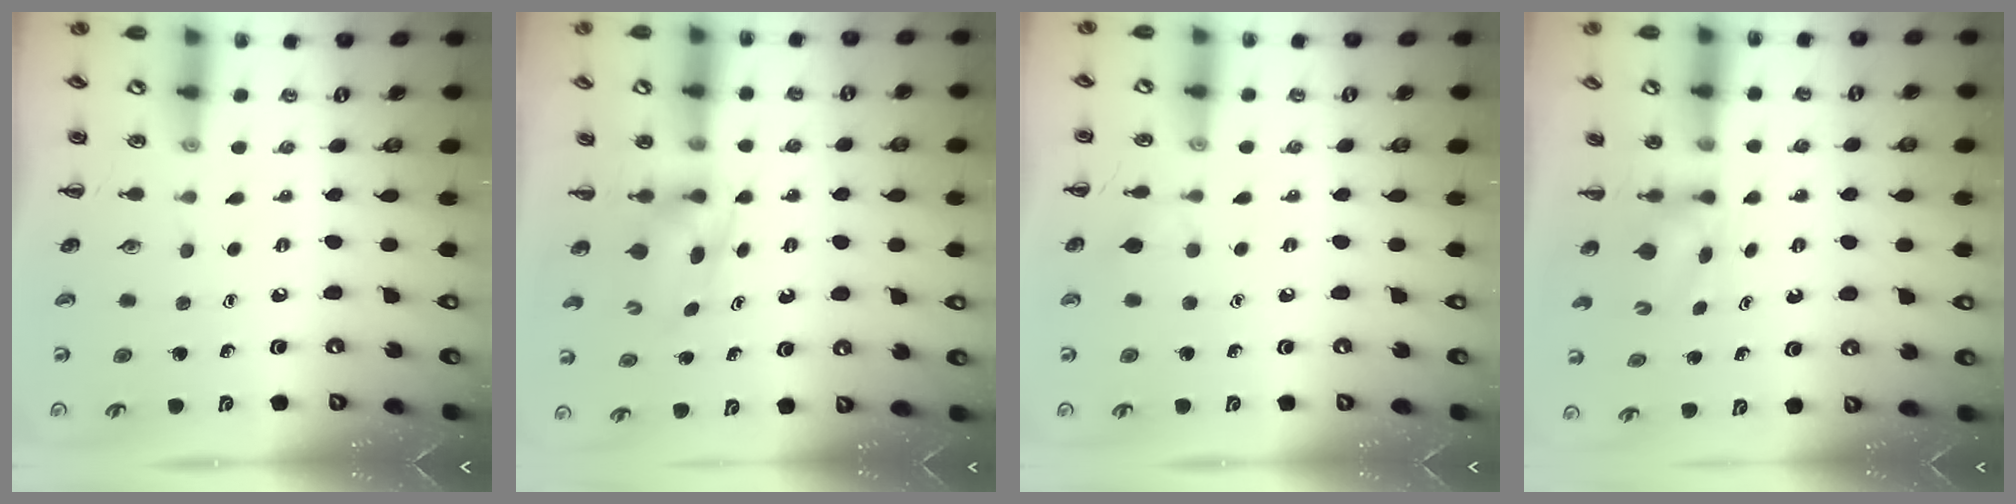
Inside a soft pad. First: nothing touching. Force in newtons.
{"total": 4.0, "press": 3.9, "slide": 0.7}
{"total": 4.7, "press": 4.5, "slide": 1.2}
{"total": 2.7, "press": 2.5, "slide": 1.0}